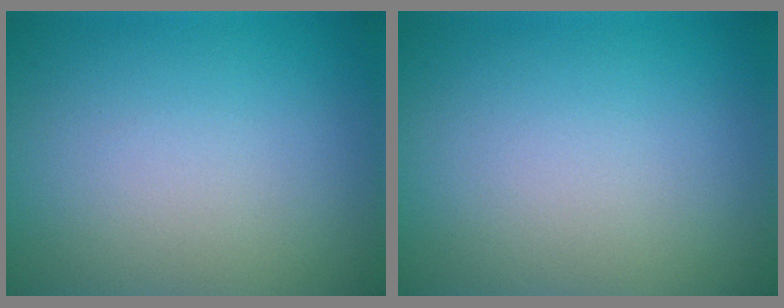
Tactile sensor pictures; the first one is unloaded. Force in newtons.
{"total": 0.0}